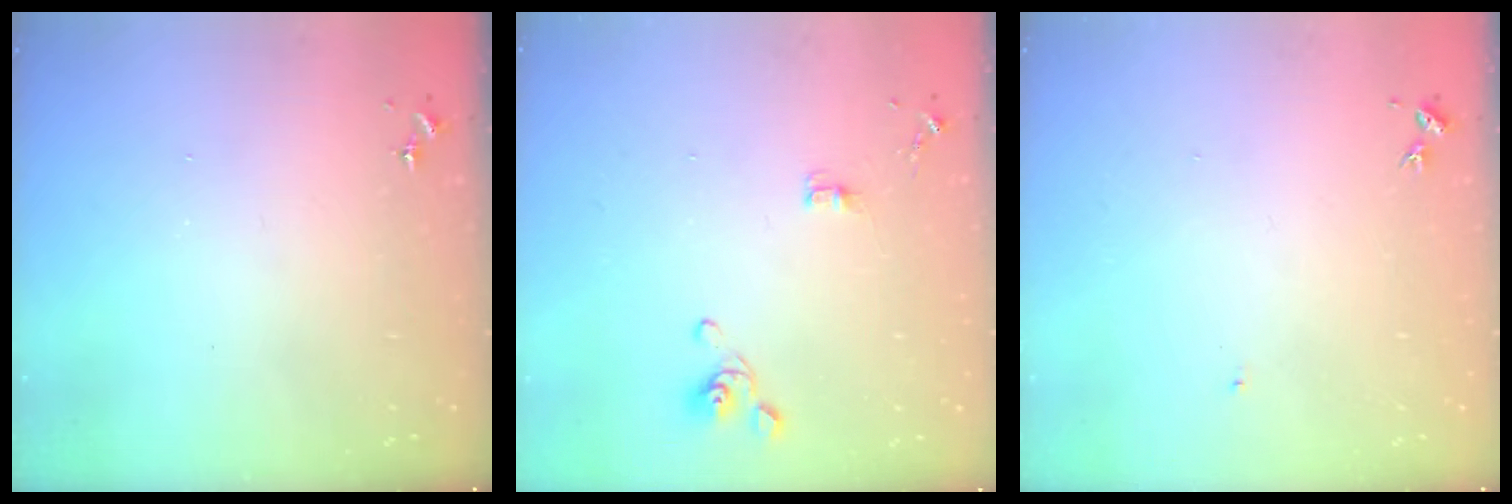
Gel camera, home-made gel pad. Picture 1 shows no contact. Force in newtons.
{"total": 5.4, "press": 4.7, "slide": 2.7}
{"total": 3.3, "press": 3.3, "slide": 0.4}